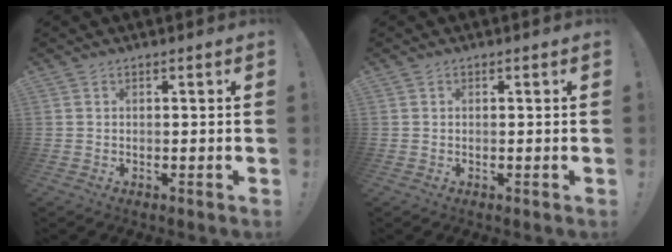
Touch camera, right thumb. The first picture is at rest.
{"total": 0.0}